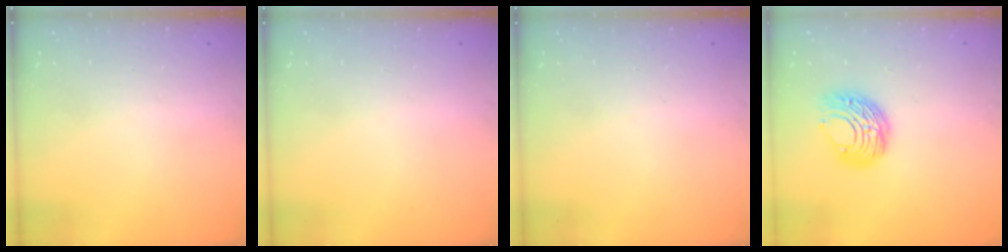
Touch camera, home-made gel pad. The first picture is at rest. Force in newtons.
{"total": 0.0}
{"total": 0.0}
{"total": 9.1, "press": 9.1, "slide": 0.4}